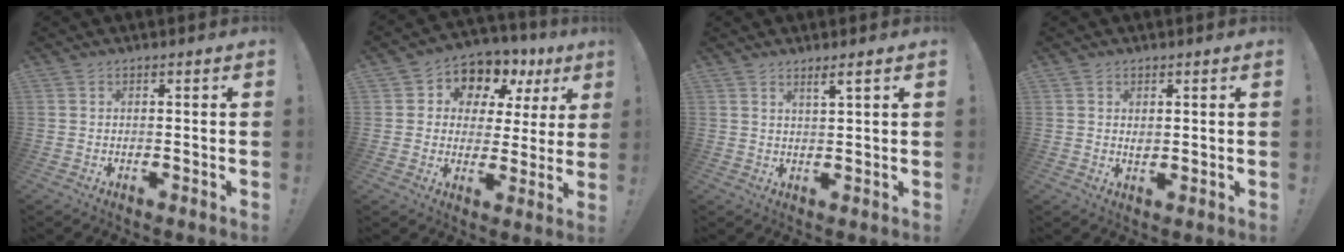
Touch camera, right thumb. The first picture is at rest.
{"total": 8.4, "force": [4.8, 6.2, 3.0], "torque": [-0.041, -0.047, 0.087]}
{"total": 3.1, "force": [2.1, 0.0, 2.3], "torque": [-0.041, -0.009, 0.033]}
{"total": 1.6, "force": [0.9, 1.2, 0.7], "torque": [-0.005, -0.002, 0.014]}